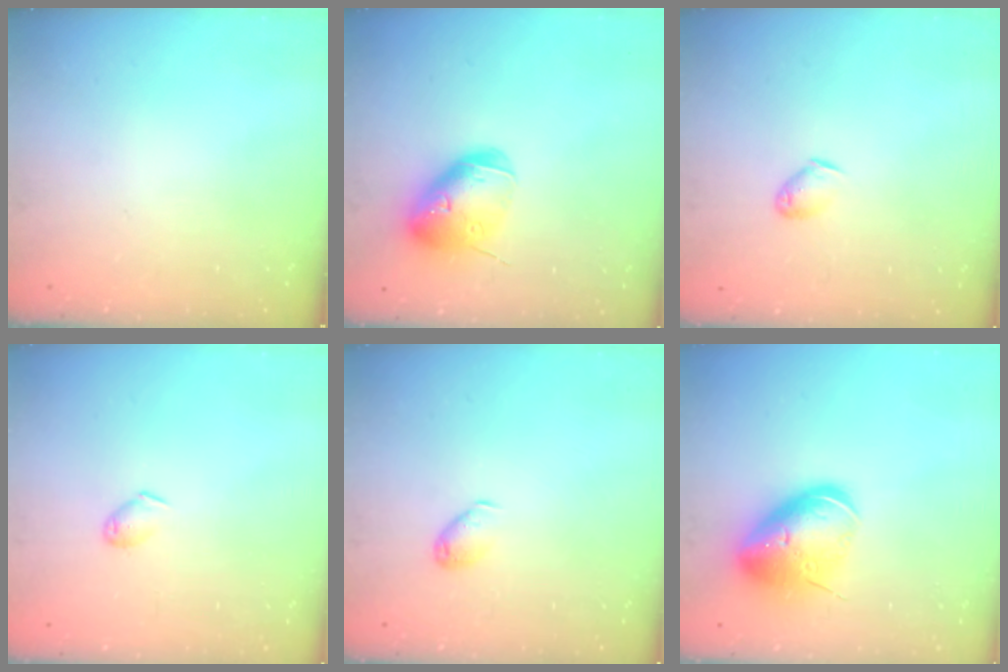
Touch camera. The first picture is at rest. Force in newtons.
{"total": 13.6, "press": 13.4, "slide": 2.2}
{"total": 3.7, "press": 3.7, "slide": 0.6}
{"total": 5.0, "press": 4.9, "slide": 0.8}
{"total": 5.1, "press": 5.1, "slide": 0.4}
{"total": 16.1, "press": 15.8, "slide": 2.8}